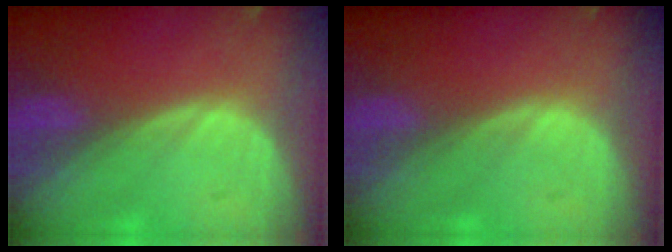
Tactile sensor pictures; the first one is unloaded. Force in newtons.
{"total": 0.0}